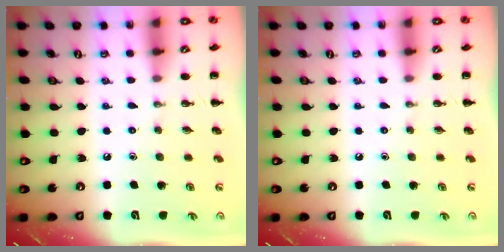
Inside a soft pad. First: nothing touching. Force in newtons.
{"total": 0.0}